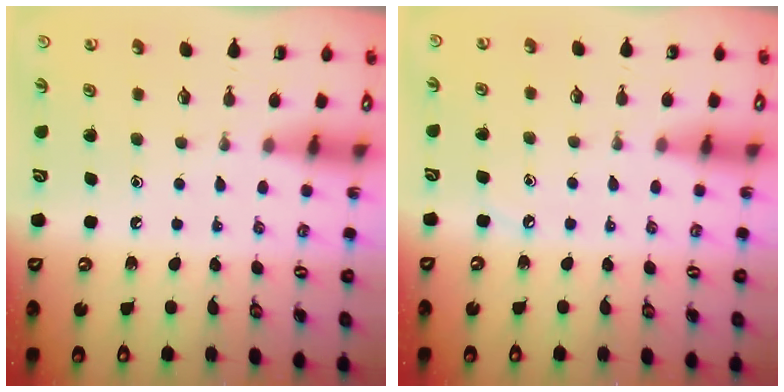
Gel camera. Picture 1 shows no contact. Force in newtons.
{"total": 2.4, "press": 2.4, "slide": 0.3}